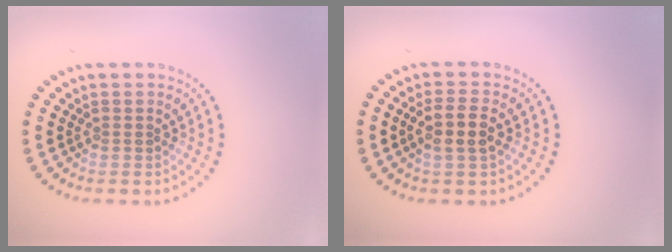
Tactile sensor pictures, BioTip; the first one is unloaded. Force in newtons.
{"total": 2.7, "press": 2.5, "slide": 1.1}